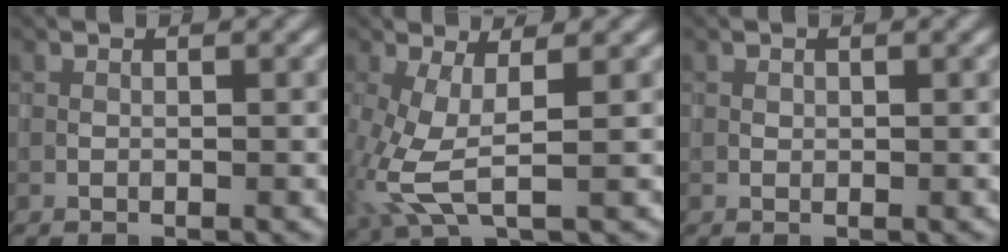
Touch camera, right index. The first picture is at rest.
{"total": 5.1, "force": [-0.1, 1.7, 4.8], "torque": [-0.132, -0.010, -0.001]}
{"total": 0.6, "force": [0.6, 0.1, -0.1], "torque": [0.006, 0.000, 0.007]}